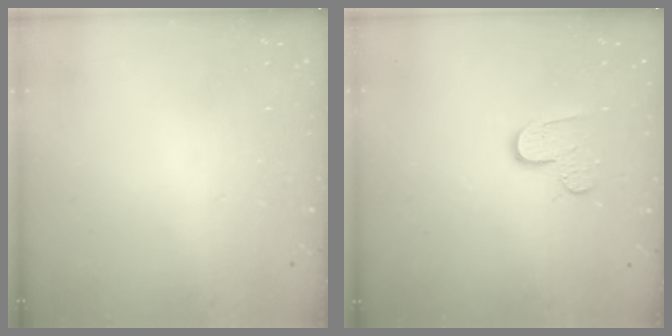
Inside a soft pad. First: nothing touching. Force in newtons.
{"total": 7.9, "press": 7.9, "slide": 0.5}